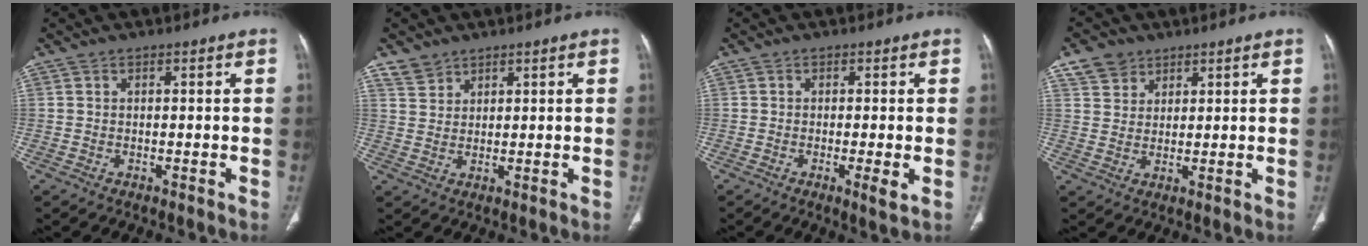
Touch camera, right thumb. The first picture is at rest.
{"total": 3.2, "force": [2.6, 1.8, 0.4], "torque": [0.004, -0.008, 0.052]}
{"total": 2.9, "force": [-0.7, 0.2, 2.8], "torque": [-0.056, -0.011, -0.015]}
{"total": 5.2, "force": [3.4, 3.8, 1.3], "torque": [-0.009, -0.013, 0.067]}